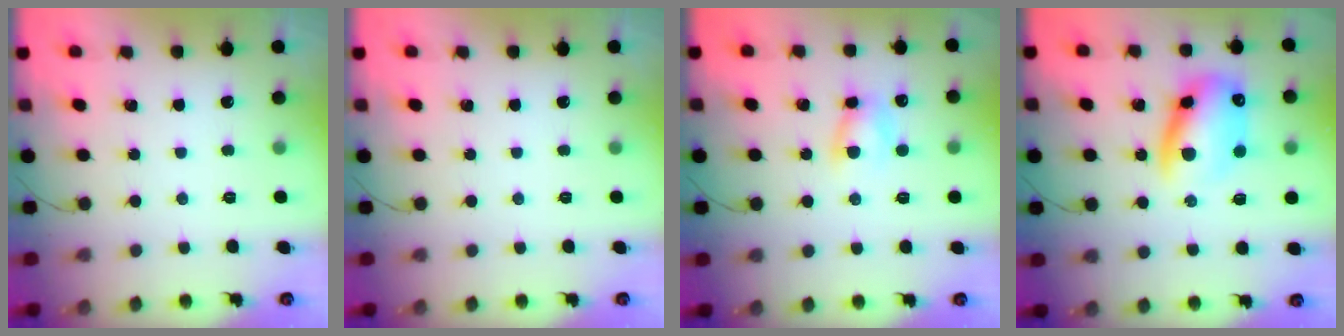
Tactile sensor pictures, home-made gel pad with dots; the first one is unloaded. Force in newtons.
{"total": 0.0}
{"total": 6.0, "press": 5.8, "slide": 1.2}
{"total": 13.8, "press": 13.5, "slide": 2.9}